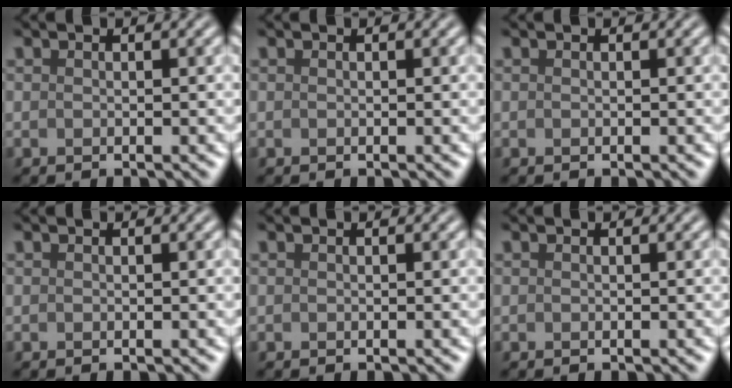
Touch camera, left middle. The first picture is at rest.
{"total": 0.0}
{"total": 0.0}
{"total": 0.0}
{"total": 0.0}
{"total": 0.0}